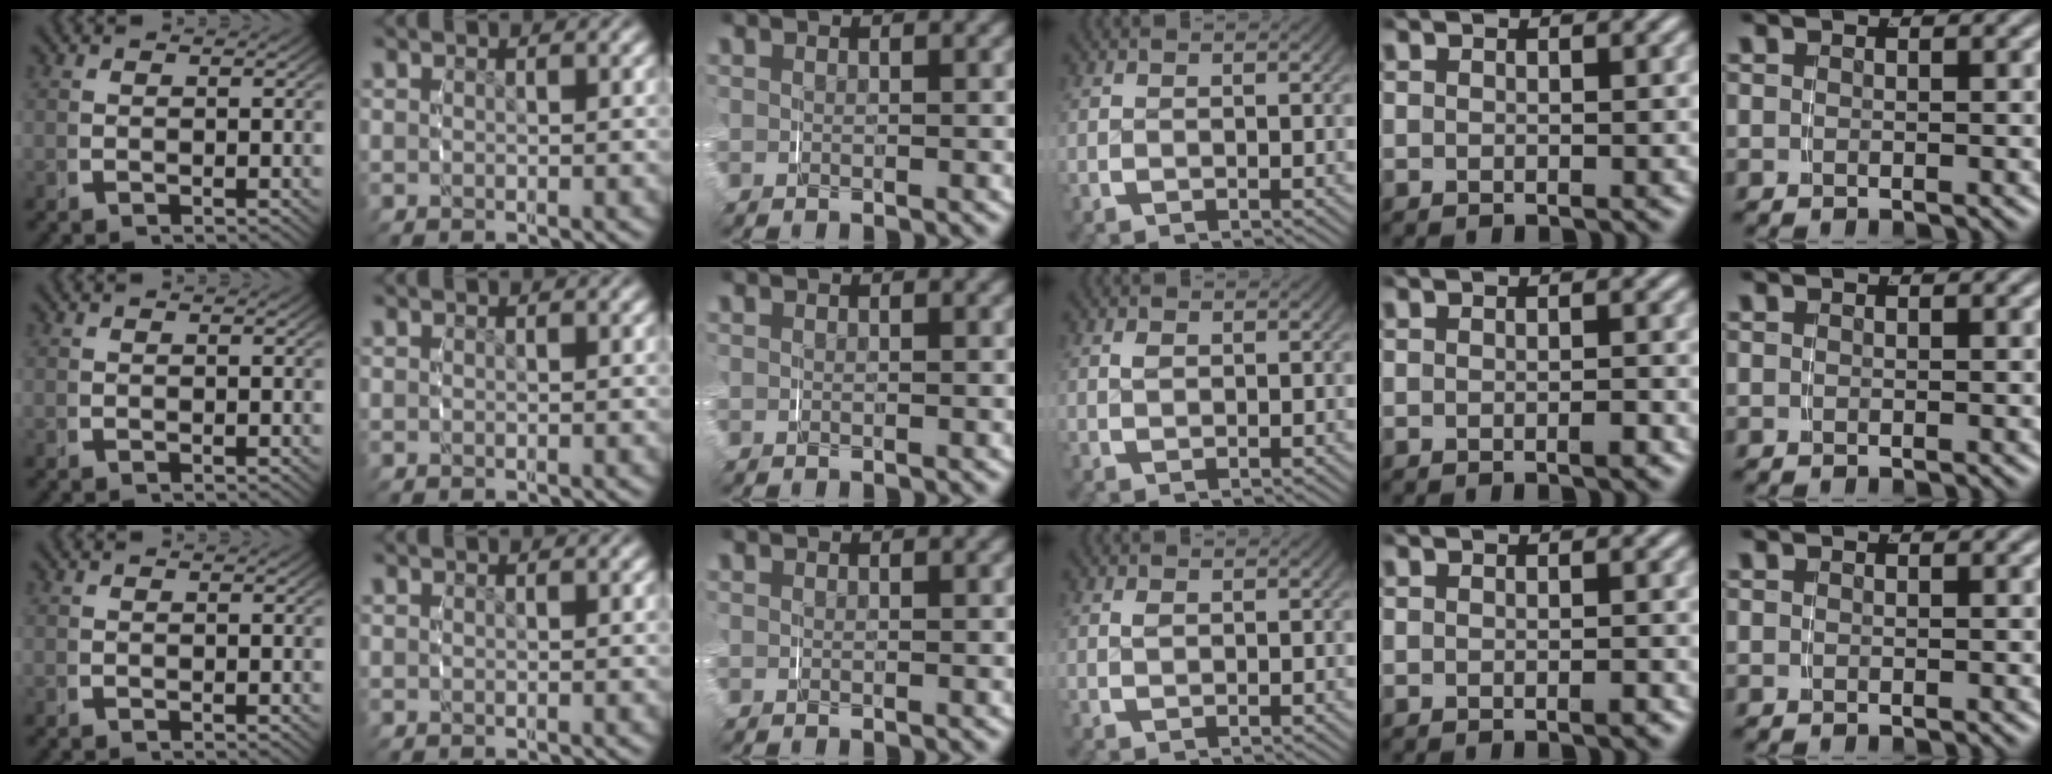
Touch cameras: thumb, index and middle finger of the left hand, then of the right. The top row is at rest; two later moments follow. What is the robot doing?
{"motion": "grasp_and_lifting", "object": "lipstick"}